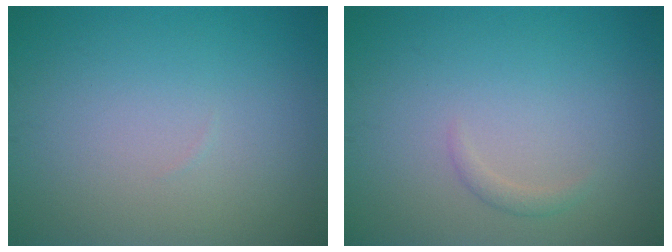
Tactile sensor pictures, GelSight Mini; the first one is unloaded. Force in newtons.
{"total": 0.8, "press": 0.8, "slide": 0.1}